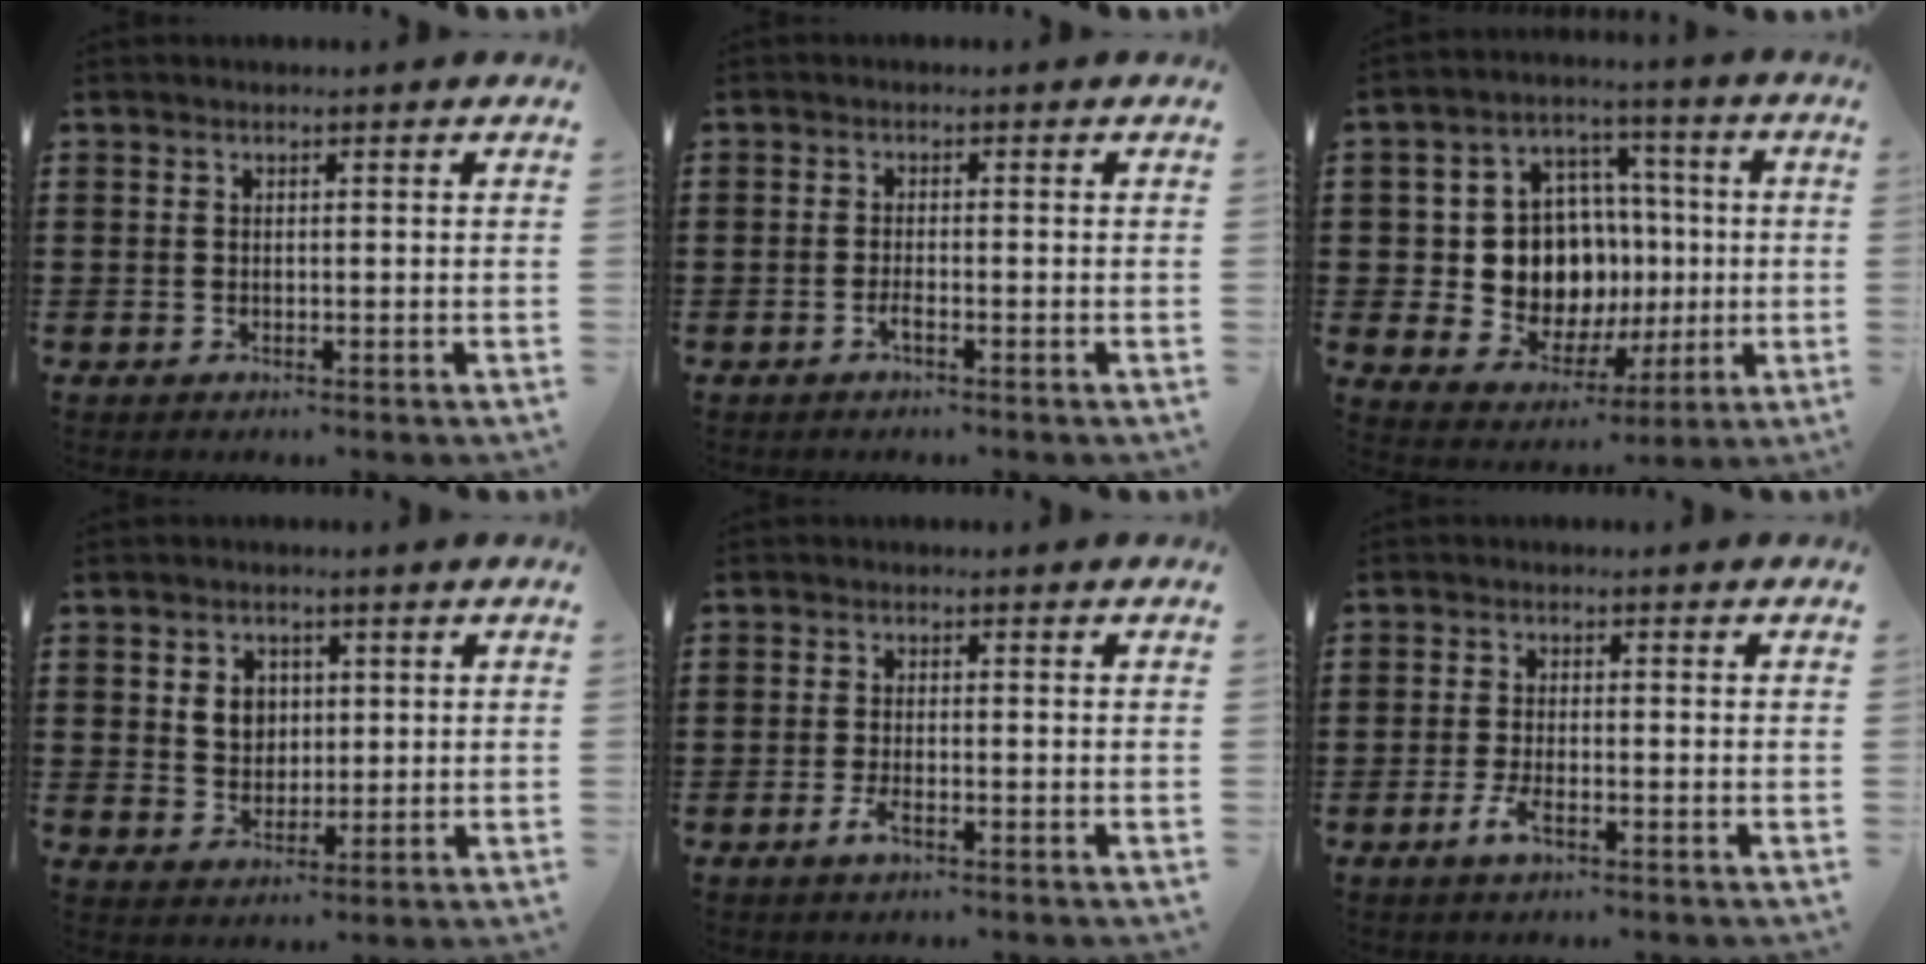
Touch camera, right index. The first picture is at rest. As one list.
[{"total": 1.4, "force": [-0.8, 0.2, 1.2], "torque": [-0.022, -0.004, -0.014]}, {"total": 11.4, "force": [0.4, 9.8, 5.8], "torque": [-0.122, 0.003, 0.017]}, {"total": 4.0, "force": [1.0, 3.4, 1.8], "torque": [-0.041, 0.009, 0.014]}, {"total": 2.4, "force": [-1.2, 0.6, 2.0], "torque": [-0.048, -0.007, -0.027]}, {"total": 3.1, "force": [-1.5, 0.8, 2.6], "torque": [-0.056, -0.005, -0.032]}]